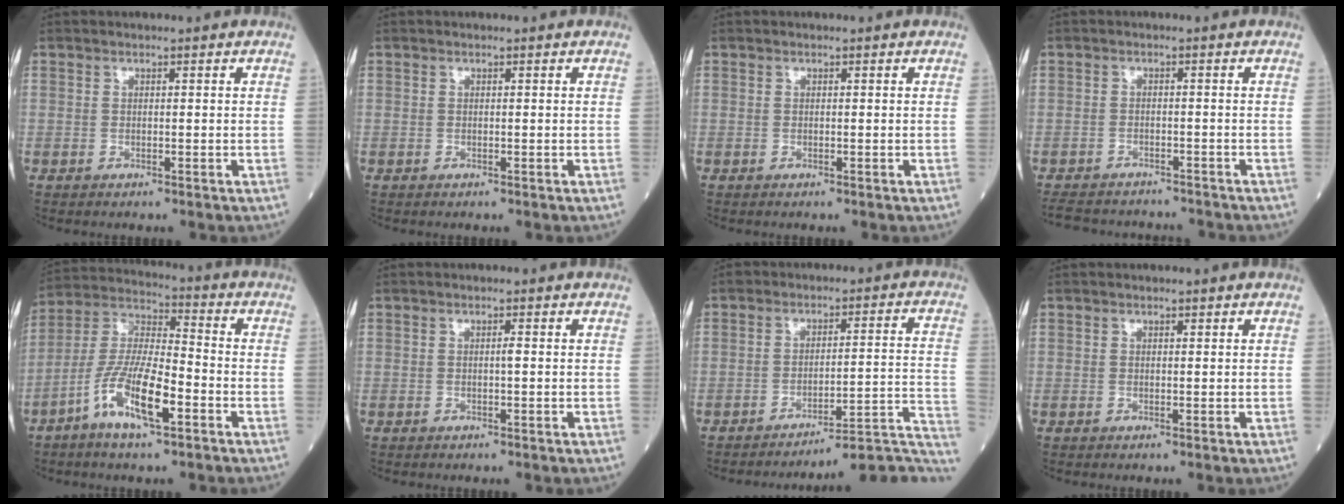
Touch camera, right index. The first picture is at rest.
{"total": 0.0}
{"total": 0.0}
{"total": 10.2, "force": [-9.3, 3.5, 2.4], "torque": [-0.046, 0.005, -0.124]}
{"total": 11.9, "force": [-5.5, 2.4, 10.3], "torque": [-0.212, -0.001, -0.106]}
{"total": 0.6, "force": [-0.1, -0.1, 0.6], "torque": [-0.010, 0.000, -0.002]}
{"total": 12.5, "force": [-12.1, -1.2, 2.9], "torque": [-0.005, 0.029, -0.162]}
{"total": 0.0}